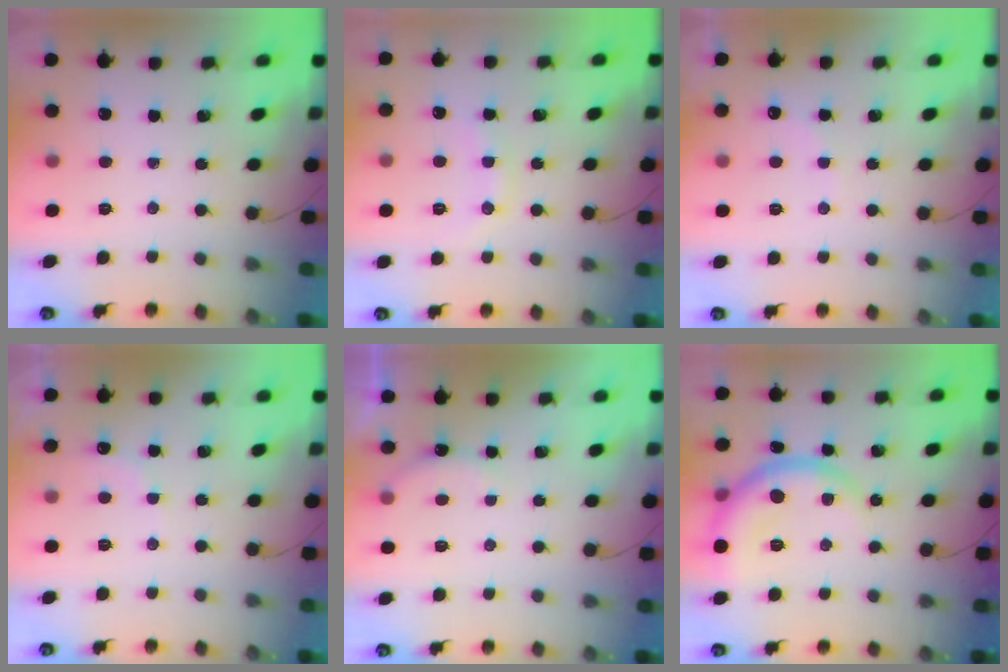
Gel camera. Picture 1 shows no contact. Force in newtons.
{"total": 6.9, "press": 6.8, "slide": 1.2}
{"total": 6.7, "press": 6.6, "slide": 1.4}
{"total": 7.2, "press": 7.2, "slide": 1.1}
{"total": 4.9, "press": 4.8, "slide": 1.0}
{"total": 10.2, "press": 10.1, "slide": 0.9}